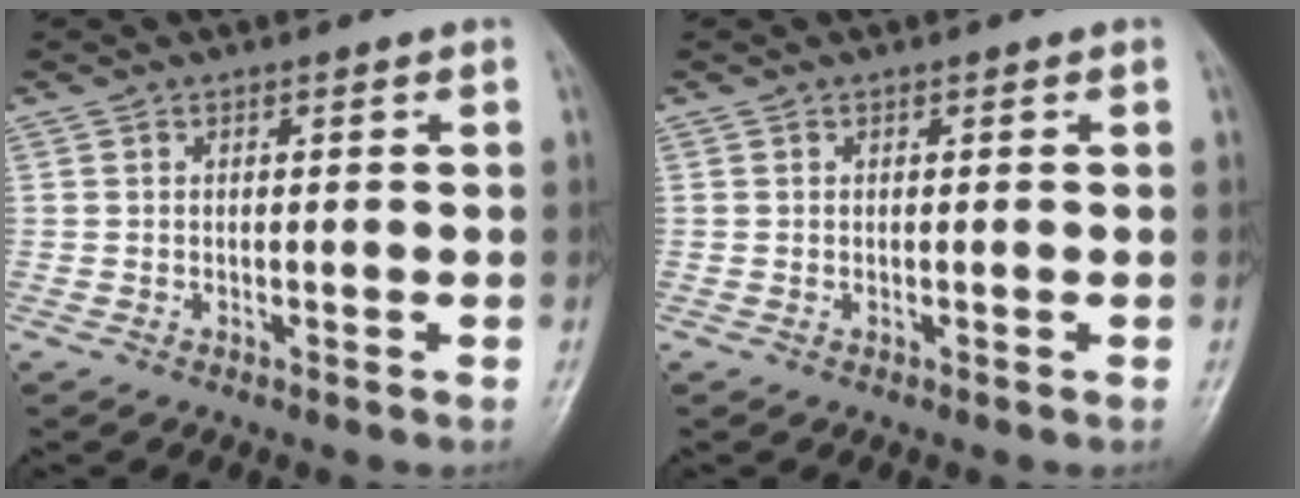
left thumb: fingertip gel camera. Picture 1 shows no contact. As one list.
[{"total": 0.0}]